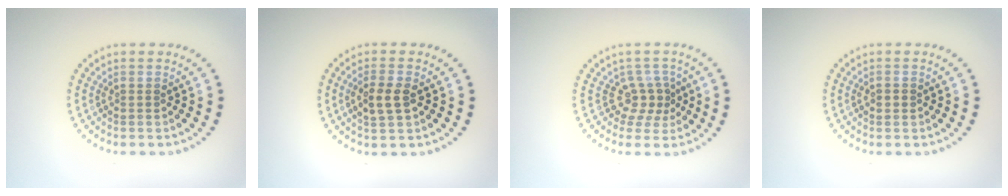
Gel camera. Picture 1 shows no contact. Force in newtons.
{"total": 2.7, "press": 2.6, "slide": 0.6}
{"total": 2.4, "press": 1.7, "slide": 1.8}
{"total": 1.1, "press": 1.1, "slide": 0.0}